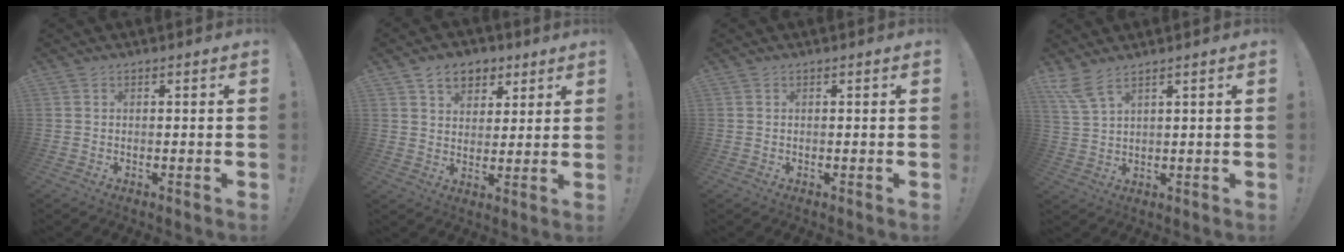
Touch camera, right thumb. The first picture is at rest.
{"total": 8.7, "force": [4.8, 6.4, 3.5], "torque": [-0.046, -0.019, 0.092]}
{"total": 0.0}
{"total": 5.4, "force": [3.8, 0.9, 3.7], "torque": [-0.082, -0.013, 0.074]}